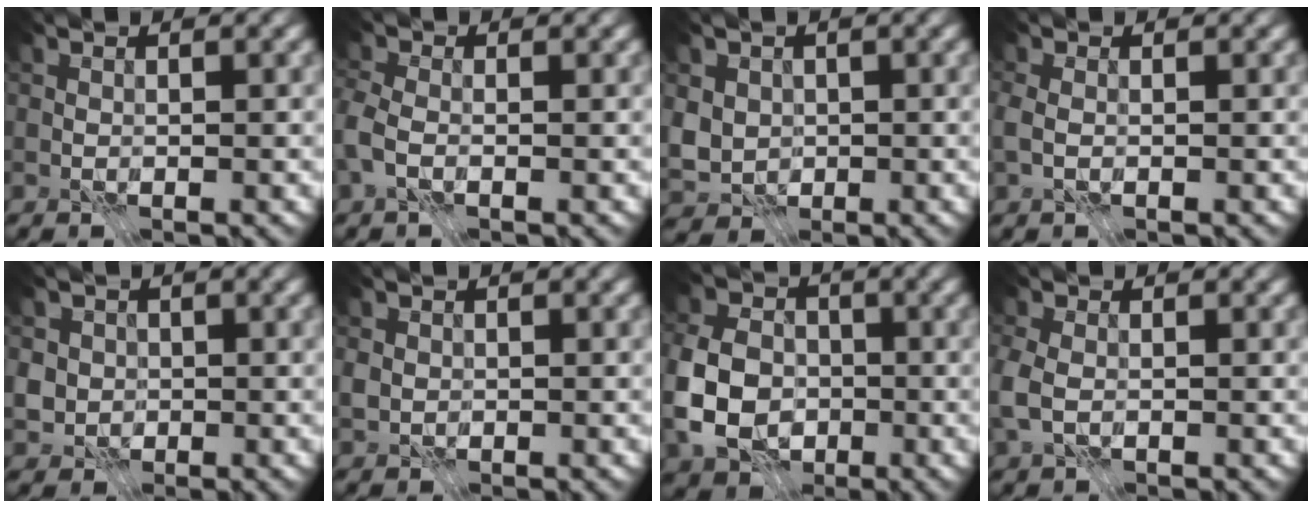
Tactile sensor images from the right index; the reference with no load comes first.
{"total": 3.7, "force": [-1.3, 2.5, 2.4], "torque": [-0.069, -0.001, -0.034]}
{"total": 4.1, "force": [0.2, 3.8, 1.7], "torque": [-0.042, 0.007, -0.003]}
{"total": 1.9, "force": [-0.4, 1.3, 1.4], "torque": [-0.035, -0.001, -0.009]}
{"total": 3.3, "force": [0.2, 3.2, 0.9], "torque": [-0.014, 0.009, -0.002]}
{"total": 1.2, "force": [0.0, 1.1, 0.4], "torque": [-0.012, -0.001, -0.003]}
{"total": 7.9, "force": [-2.0, 6.1, 4.5], "torque": [-0.100, 0.001, -0.054]}
{"total": 3.8, "force": [-0.9, 2.7, 2.5], "torque": [-0.075, -0.005, -0.021]}